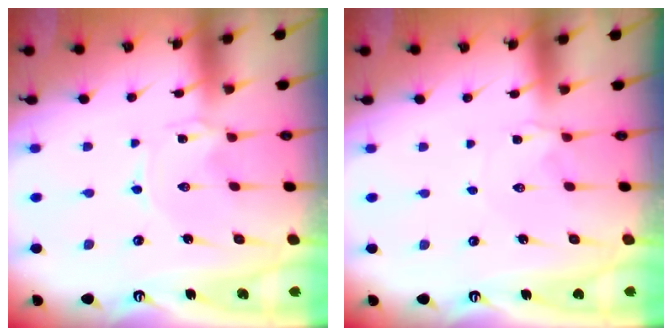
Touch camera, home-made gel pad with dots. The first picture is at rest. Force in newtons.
{"total": 1.1, "press": 1.0, "slide": 0.3}